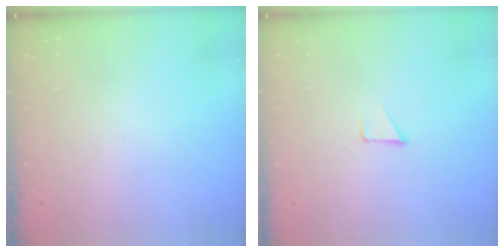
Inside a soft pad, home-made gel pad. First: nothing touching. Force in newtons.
{"total": 1.2, "press": 1.2, "slide": 0.1}